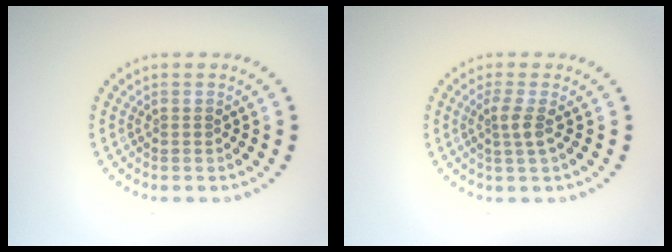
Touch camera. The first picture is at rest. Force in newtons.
{"total": 1.8, "press": 1.3, "slide": 1.3}